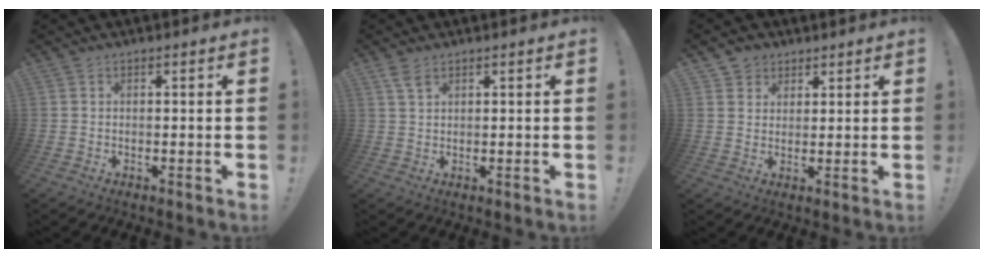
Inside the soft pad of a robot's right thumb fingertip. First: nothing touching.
{"total": 3.3, "force": [2.0, 1.3, 2.3], "torque": [-0.045, -0.003, 0.036]}
{"total": 4.1, "force": [2.4, 3.3, 0.0], "torque": [0.004, -0.013, 0.044]}